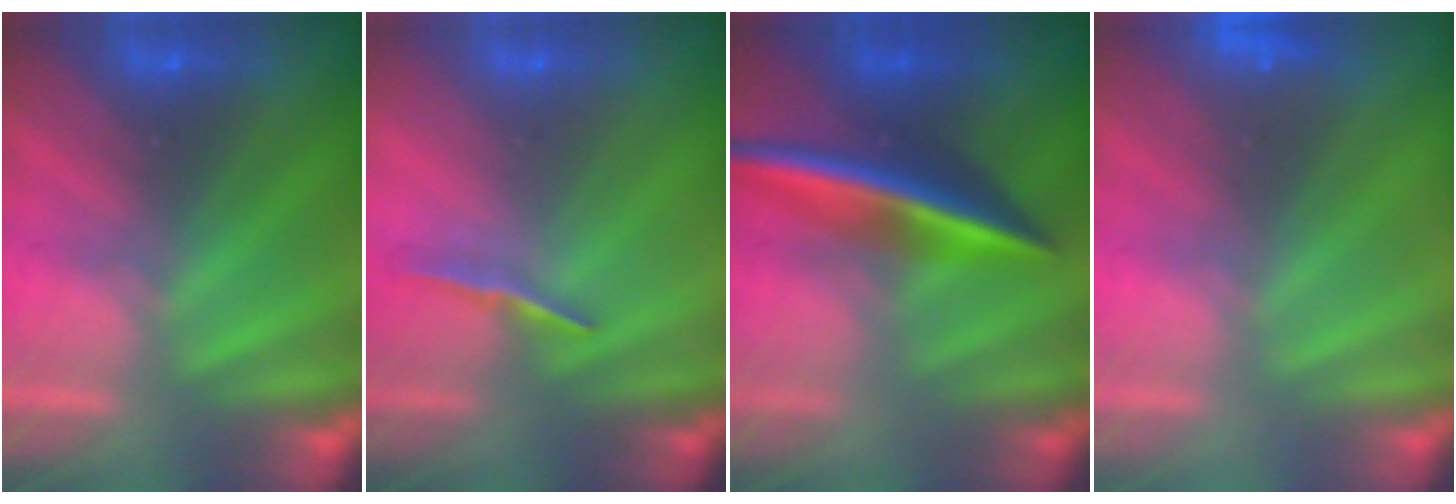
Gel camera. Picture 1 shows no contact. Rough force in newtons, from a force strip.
{"total": 1.0}
{"total": 2.5}
{"total": 2.3}